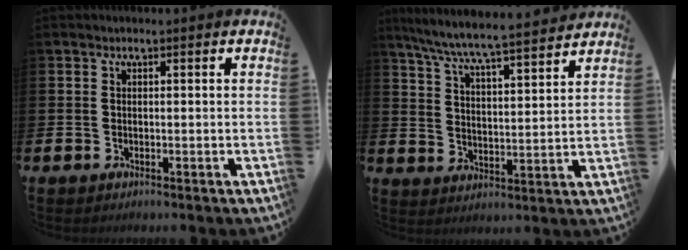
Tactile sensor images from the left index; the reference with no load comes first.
{"total": 7.1, "force": [6.7, -0.1, 2.3], "torque": [-0.077, -0.050, 0.116]}